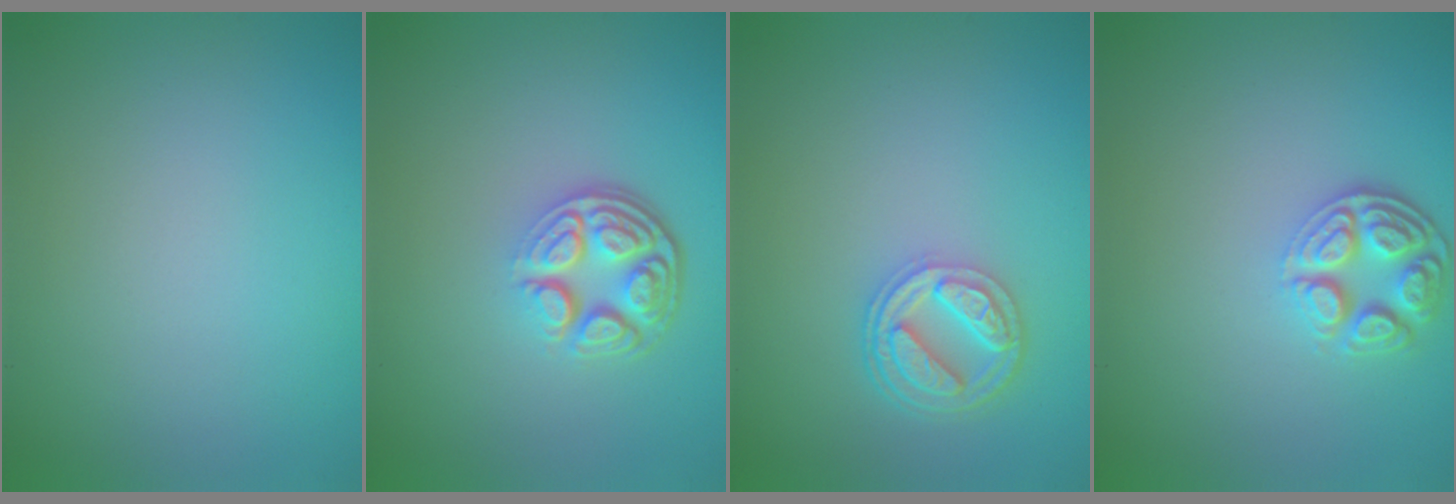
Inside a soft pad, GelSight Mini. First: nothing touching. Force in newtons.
{"total": 4.9, "press": 3.5, "slide": 3.4}
{"total": 4.4, "press": 3.4, "slide": 2.7}
{"total": 3.9, "press": 3.1, "slide": 2.4}